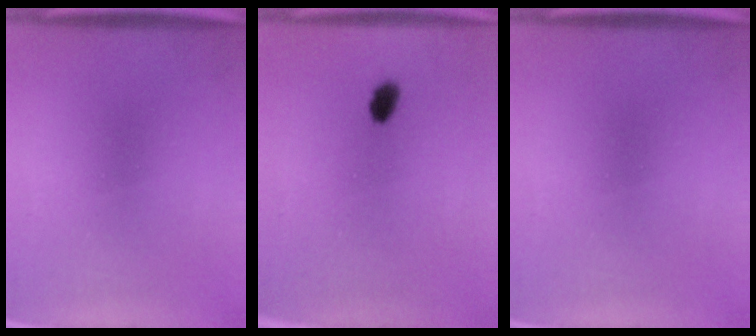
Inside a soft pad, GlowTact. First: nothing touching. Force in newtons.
{"total": 2.3}
{"total": 0.0}